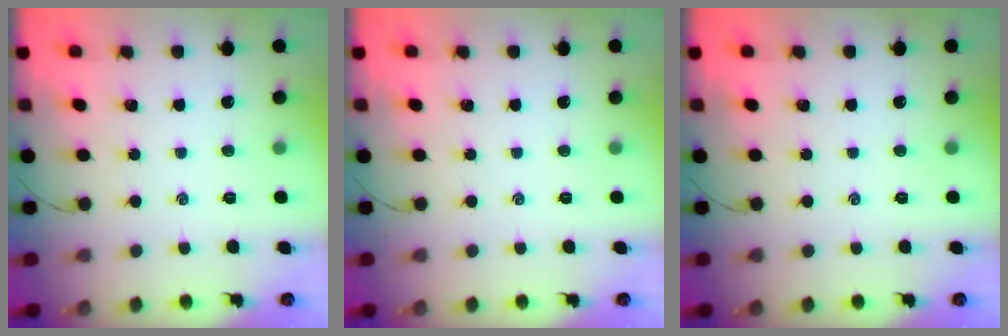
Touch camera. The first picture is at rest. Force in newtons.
{"total": 0.0}
{"total": 0.0}